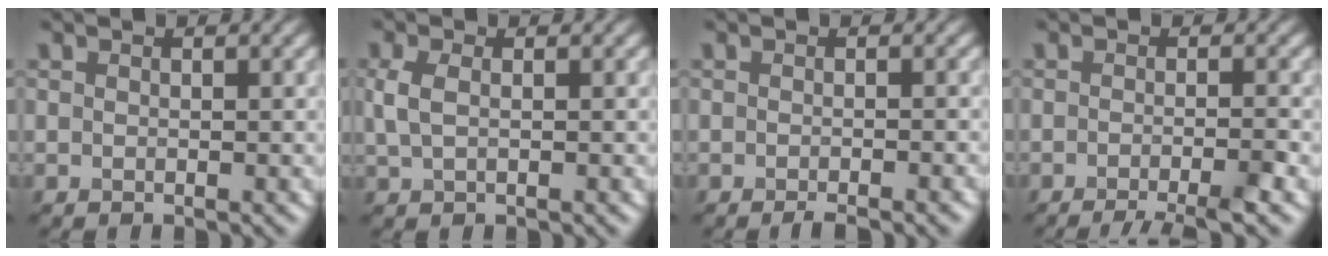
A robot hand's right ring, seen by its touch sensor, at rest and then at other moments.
{"total": 2.0, "force": [0.4, 1.1, 1.6], "torque": [-0.044, 0.002, 0.006]}
{"total": 2.5, "force": [-1.7, 0.4, 1.7], "torque": [-0.018, 0.001, -0.028]}
{"total": 4.8, "force": [-3.0, 0.9, 3.6], "torque": [-0.043, -0.004, -0.054]}